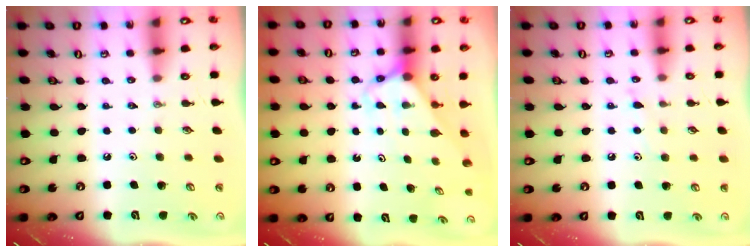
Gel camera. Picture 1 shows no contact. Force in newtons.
{"total": 2.7, "press": 2.7, "slide": 0.1}
{"total": 6.3, "press": 6.3, "slide": 0.7}